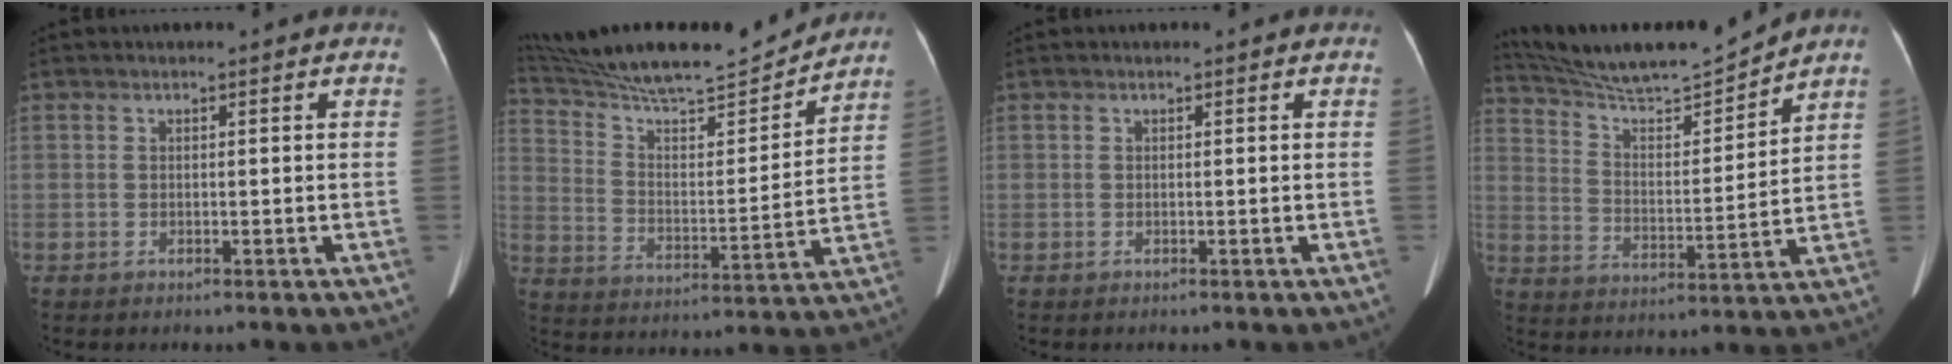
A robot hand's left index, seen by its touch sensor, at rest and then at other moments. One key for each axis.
{"total": 20.7, "fx": 19.2, "fy": 1.6, "fz": 7.5, "tx": -0.136, "ty": -0.008, "tz": 0.302}
{"total": 0.0}
{"total": 13.9, "fx": 13.3, "fy": -0.7, "fz": 4.0, "tx": -0.078, "ty": -0.007, "tz": 0.231}